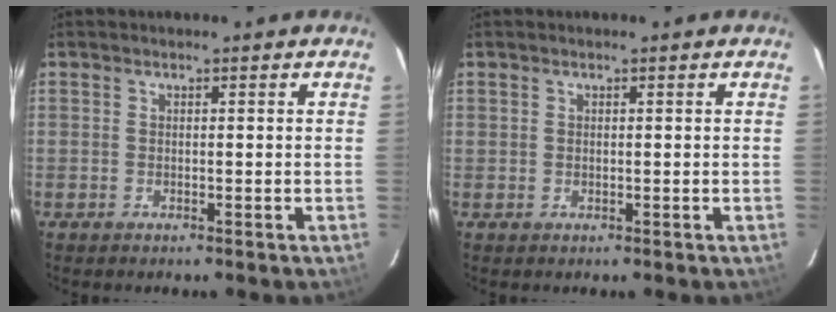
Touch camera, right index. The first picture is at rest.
{"total": 0.0}